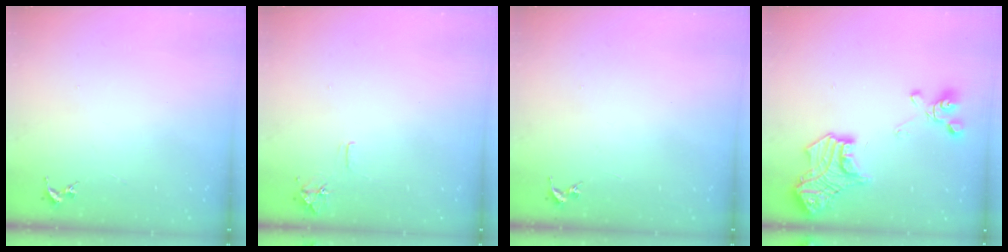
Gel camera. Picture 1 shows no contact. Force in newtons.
{"total": 6.3, "press": 6.3, "slide": 0.8}
{"total": 0.0}
{"total": 20.7, "press": 20.7, "slide": 1.8}